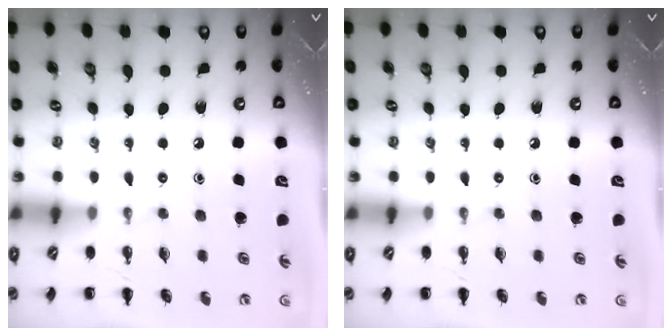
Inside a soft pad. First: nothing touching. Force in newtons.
{"total": 0.0}